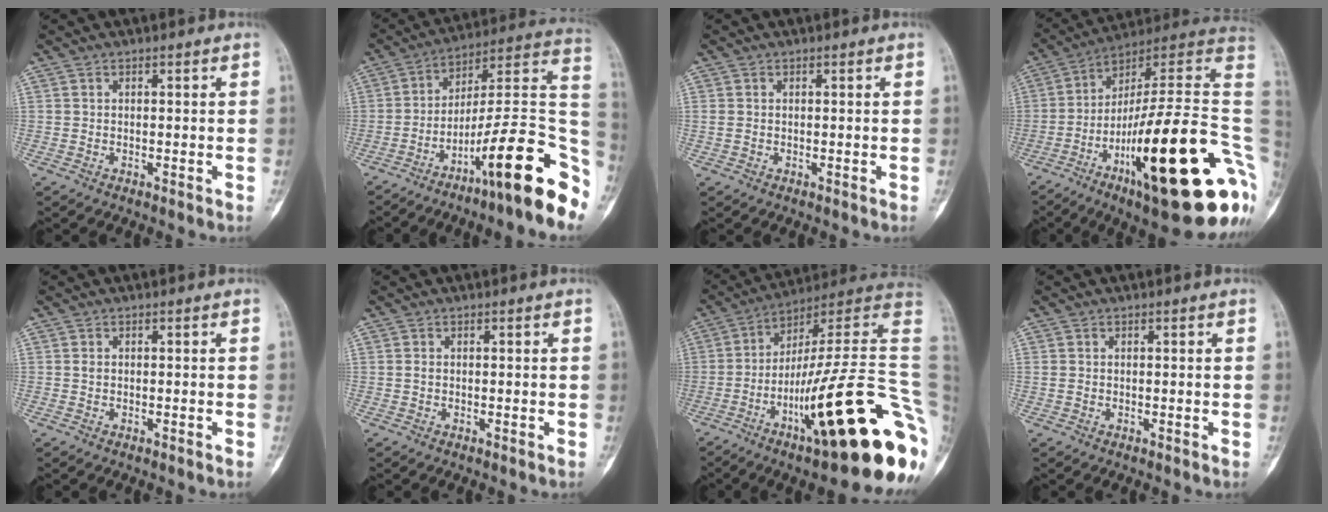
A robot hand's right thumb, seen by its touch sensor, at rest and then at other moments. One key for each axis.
{"total": 22.0, "fx": -11.3, "fy": 3.5, "fz": 18.5, "tx": -0.222, "ty": 0.077, "tz": -0.176}
{"total": 1.0, "fx": 0.0, "fy": 0.8, "fz": 0.6, "tx": -0.017, "ty": 0.001, "tz": 0.004}
{"total": 33.1, "fx": -8.0, "fy": 7.5, "fz": 31.2, "tx": -0.378, "ty": 0.061, "tz": -0.125}
{"total": 0.5, "fx": -0.1, "fy": 0.4, "fz": 0.4, "tx": -0.008, "ty": 0.002, "tz": -0.003}
{"total": 0.5, "fx": 0.0, "fy": 0.4, "fz": 0.4, "tx": -0.008, "ty": 0.001, "tz": -0.002}
{"total": 32.4, "fx": -8.9, "fy": 5.6, "fz": 30.6, "tx": -0.349, "ty": 0.066, "tz": -0.141}
{"total": 0.8, "fx": 0.0, "fy": 0.6, "fz": 0.4, "tx": -0.011, "ty": 0.002, "tz": 0.003}